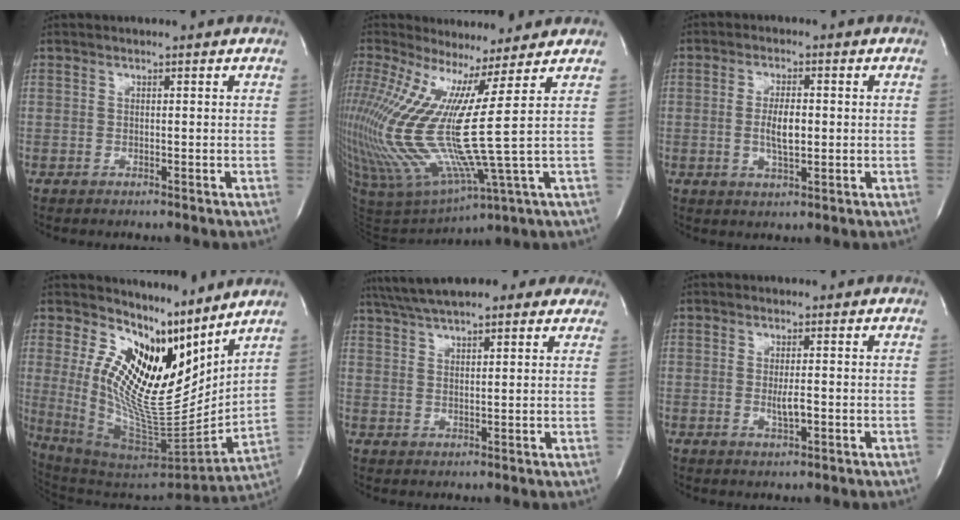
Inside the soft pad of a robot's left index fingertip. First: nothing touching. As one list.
[{"total": 16.9, "force": [5.4, -1.0, 16.0], "torque": [-0.353, -0.025, 0.102]}, {"total": 4.9, "force": [-0.3, 1.5, 4.7], "torque": [-0.094, -0.001, -0.003]}, {"total": 14.7, "force": [9.4, 4.3, 10.5], "torque": [-0.171, -0.034, 0.178]}, {"total": 17.1, "force": [13.9, 4.2, 9.1], "torque": [-0.153, 0.050, 0.194]}, {"total": 2.6, "force": [-0.4, 0.5, 2.5], "torque": [-0.051, -0.003, -0.005]}]